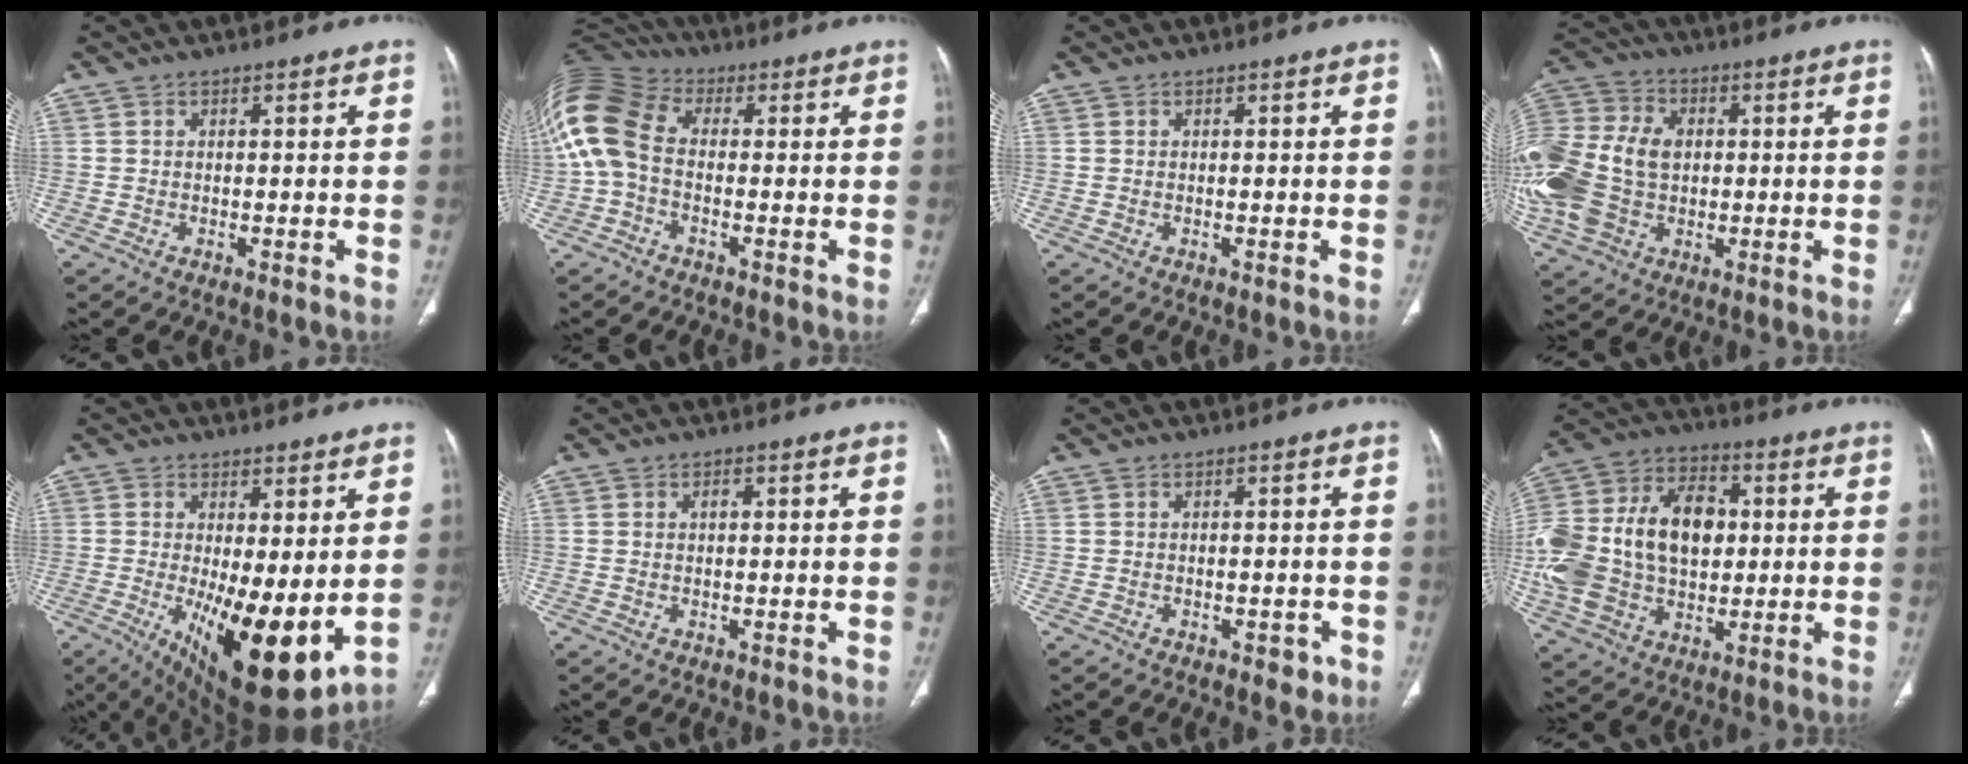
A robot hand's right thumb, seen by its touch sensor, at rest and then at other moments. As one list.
[{"total": 14.5, "force": [-0.4, 10.2, 10.3], "torque": [-0.236, 0.032, -0.017]}, {"total": 0.0}, {"total": 22.1, "force": [-0.4, 16.0, 15.2], "torque": [-0.359, 0.017, 0.006]}, {"total": 16.2, "force": [-1.9, 5.7, 15.0], "torque": [-0.239, -0.039, -0.009]}, {"total": 1.1, "force": [0.2, 0.6, 0.9], "torque": [-0.016, 0.002, 0.003]}, {"total": 2.5, "force": [-1.2, 1.5, 1.6], "torque": [-0.009, 0.005, -0.011]}, {"total": 25.6, "force": [0.8, 17.3, 18.8], "torque": [-0.392, 0.020, 0.024]}]